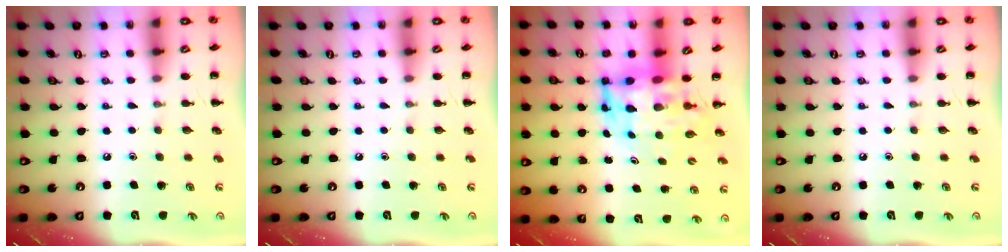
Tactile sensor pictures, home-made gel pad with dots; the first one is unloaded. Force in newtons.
{"total": 0.0}
{"total": 7.2, "press": 6.9, "slide": 2.1}
{"total": 0.0}